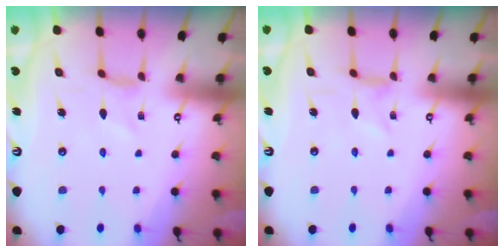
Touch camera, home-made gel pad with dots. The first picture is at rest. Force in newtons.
{"total": 0.0}